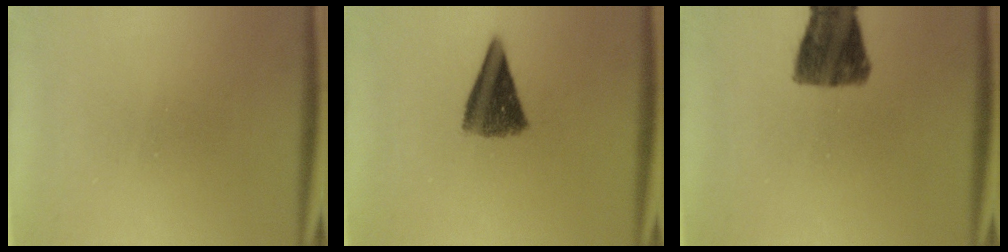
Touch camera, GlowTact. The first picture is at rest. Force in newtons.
{"total": 8.5}
{"total": 10.3}